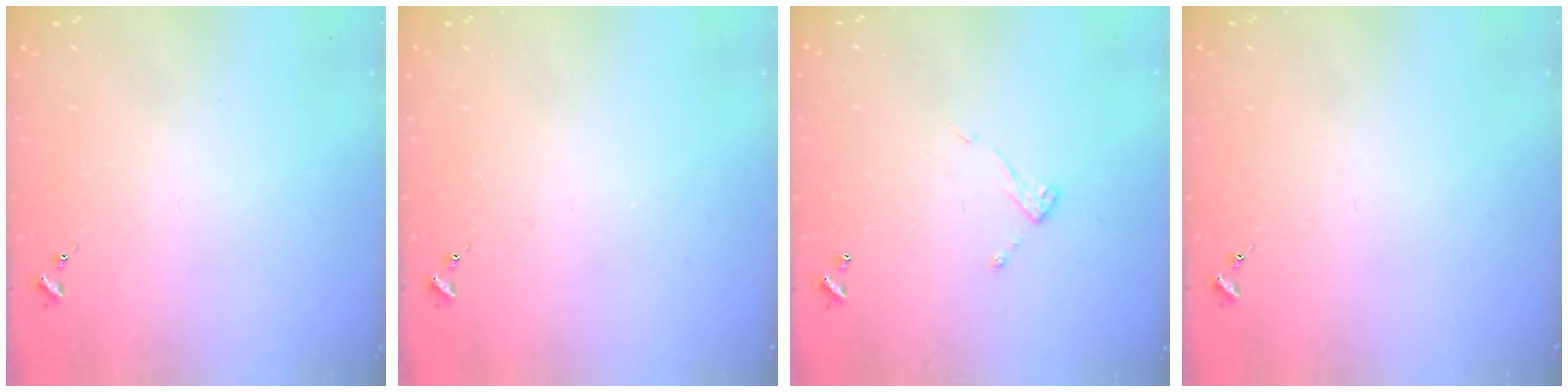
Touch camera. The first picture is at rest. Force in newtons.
{"total": 0.0}
{"total": 5.3, "press": 5.3, "slide": 0.4}
{"total": 0.0}